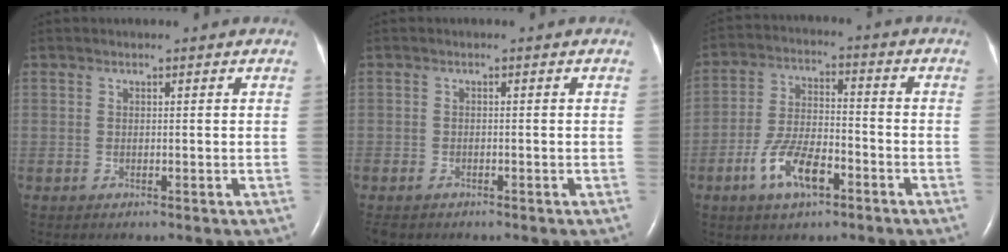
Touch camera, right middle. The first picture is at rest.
{"total": 2.5, "force": [-2.1, 1.2, 0.8], "torque": [-0.020, -0.005, -0.032]}
{"total": 9.1, "force": [-4.7, 3.5, 7.1], "torque": [-0.149, 0.003, -0.085]}